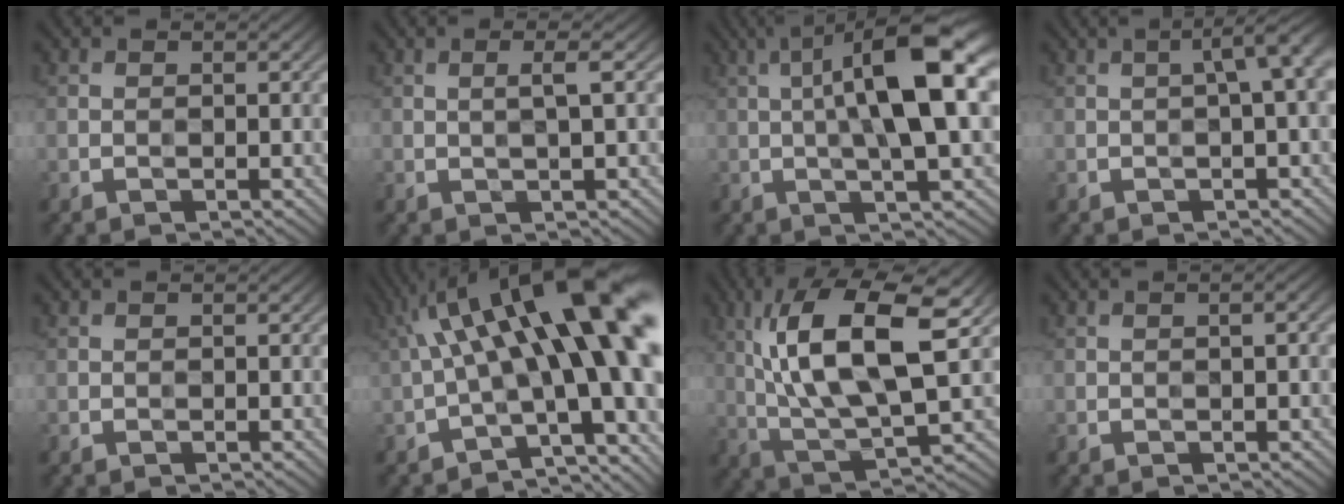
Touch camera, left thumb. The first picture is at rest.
{"total": 2.0, "force": [0.2, -0.2, 2.0], "torque": [-0.033, 0.009, 0.004]}
{"total": 13.8, "force": [2.0, 3.5, 13.2], "torque": [-0.207, 0.020, 0.030]}
{"total": 5.8, "force": [0.4, 1.4, 5.6], "torque": [-0.073, 0.010, 0.003]}
{"total": 0.0}
{"total": 16.0, "force": [1.9, 4.5, 15.3], "torque": [-0.236, 0.042, 0.028]}
{"total": 15.3, "force": [4.3, 5.6, 13.6], "torque": [-0.264, 0.025, 0.073]}
{"total": 2.1, "force": [0.0, 0.2, 2.1], "torque": [-0.033, 0.006, 0.000]}